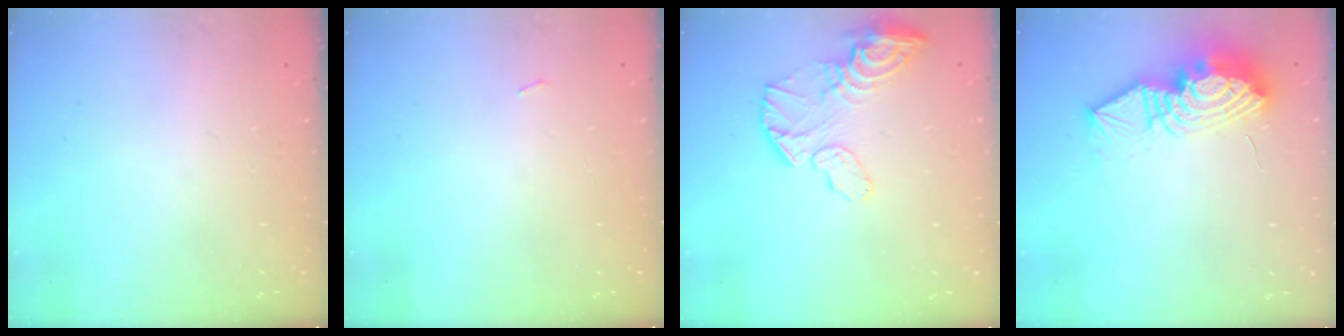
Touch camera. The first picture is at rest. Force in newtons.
{"total": 2.8, "press": 2.4, "slide": 1.4}
{"total": 11.4, "press": 11.3, "slide": 1.0}
{"total": 15.0, "press": 14.9, "slide": 1.4}